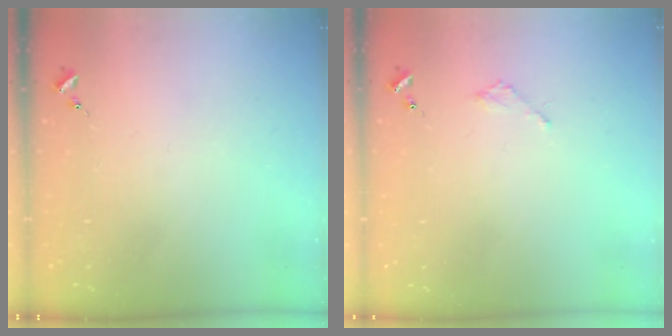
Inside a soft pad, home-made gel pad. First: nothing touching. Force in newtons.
{"total": 1.8, "press": 1.8, "slide": 0.2}